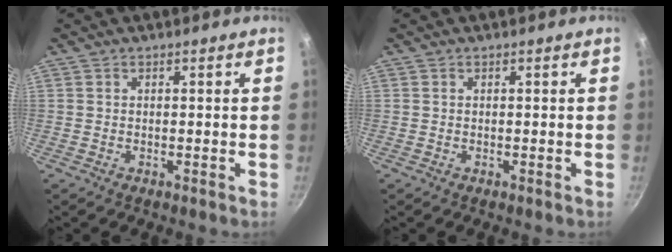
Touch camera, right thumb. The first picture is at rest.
{"total": 0.0}